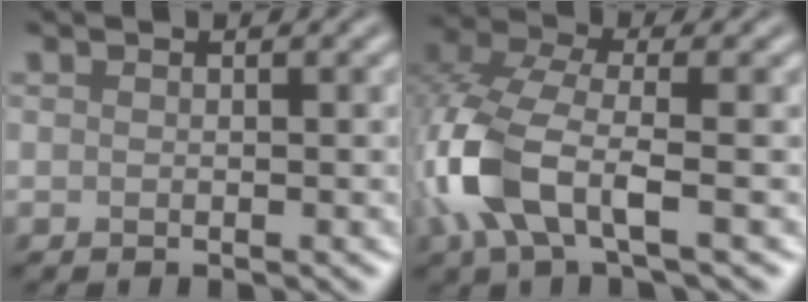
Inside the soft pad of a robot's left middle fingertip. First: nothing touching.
{"total": 7.7, "force": [-2.3, 3.4, 6.6], "torque": [-0.171, 0.005, -0.060]}